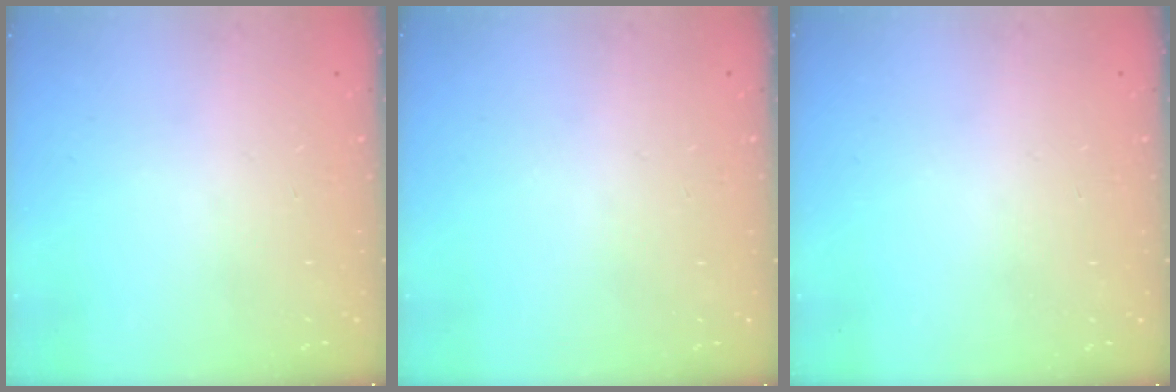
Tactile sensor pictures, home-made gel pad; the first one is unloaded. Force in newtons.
{"total": 0.0}
{"total": 0.0}